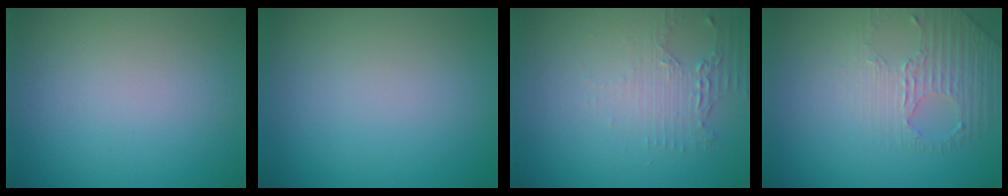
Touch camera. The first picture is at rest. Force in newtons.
{"total": 0.0}
{"total": 2.1, "press": 1.6, "slide": 1.4}
{"total": 1.8, "press": 1.5, "slide": 1.0}